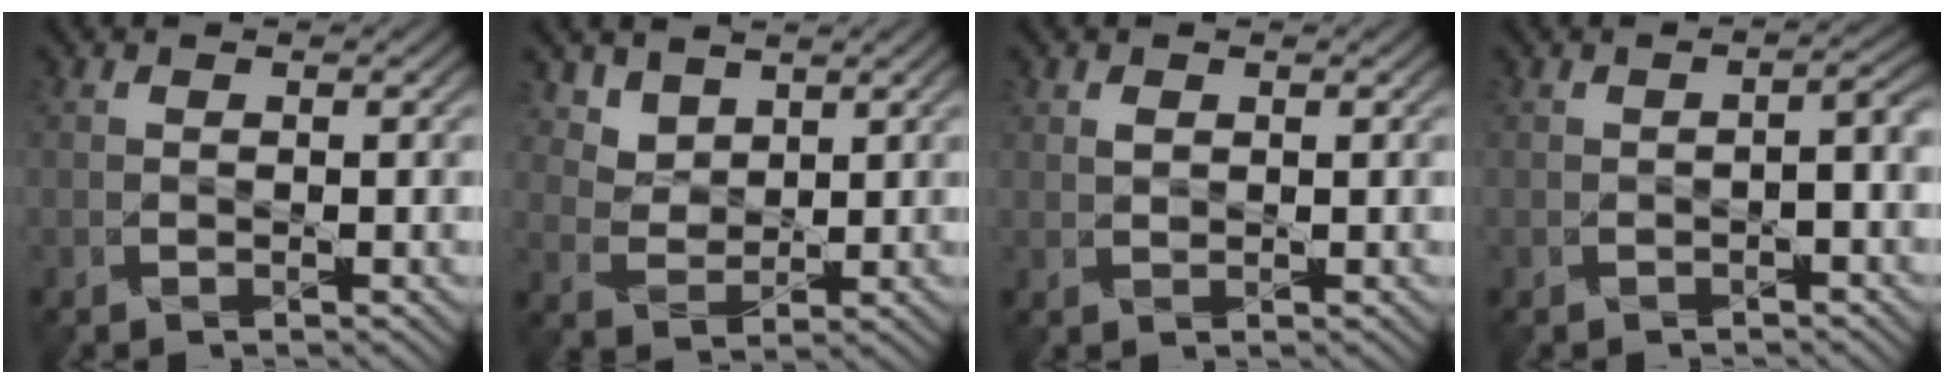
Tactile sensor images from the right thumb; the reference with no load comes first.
{"total": 4.3, "force": [3.7, 2.1, 0.8], "torque": [-0.042, -0.017, 0.092]}
{"total": 1.1, "force": [1.0, 0.4, 0.0], "torque": [-0.001, 0.004, 0.021]}
{"total": 3.0, "force": [-1.7, 1.0, 2.3], "torque": [-0.028, -0.001, -0.022]}